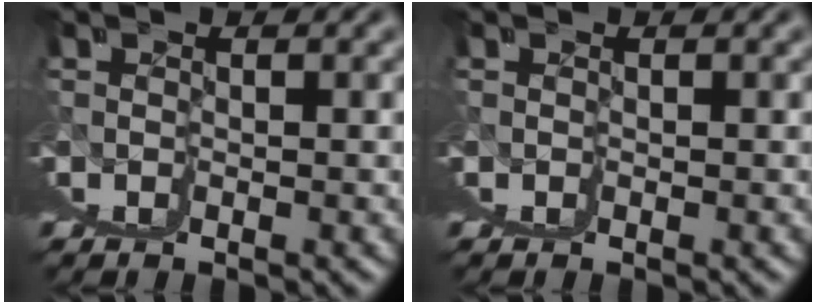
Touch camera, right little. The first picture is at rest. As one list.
[{"total": 0.0}]